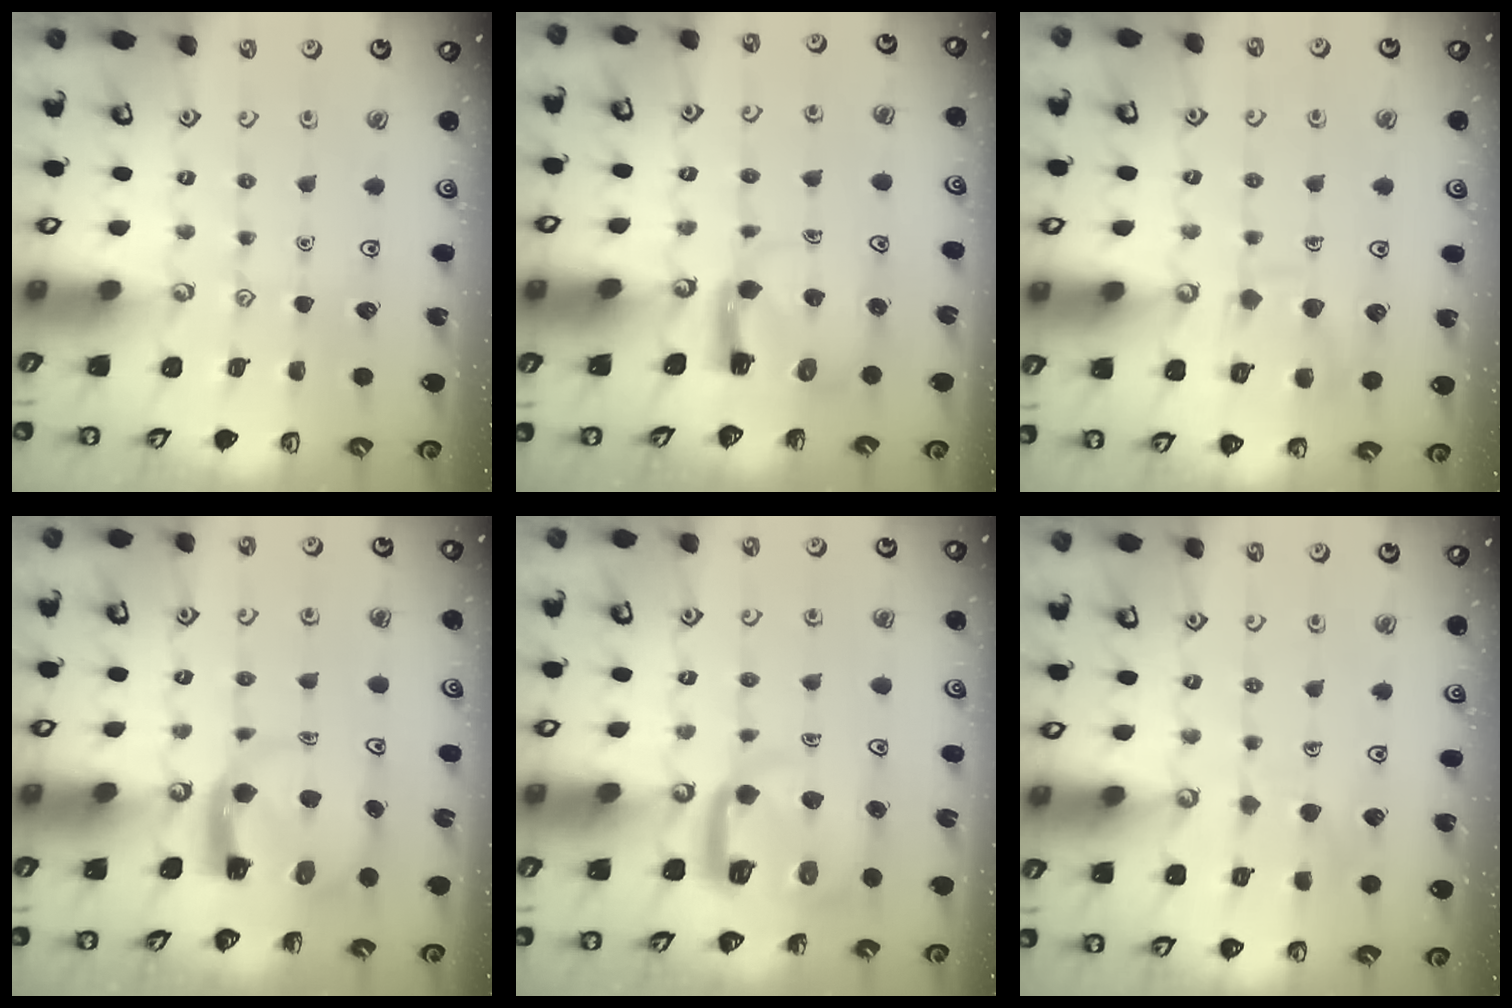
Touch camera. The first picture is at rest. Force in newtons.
{"total": 4.0, "press": 3.9, "slide": 0.6}
{"total": 10.1, "press": 10.1, "slide": 0.1}
{"total": 4.0, "press": 4.0, "slide": 0.6}
{"total": 6.0, "press": 5.9, "slide": 0.8}
{"total": 5.4, "press": 5.4, "slide": 0.5}